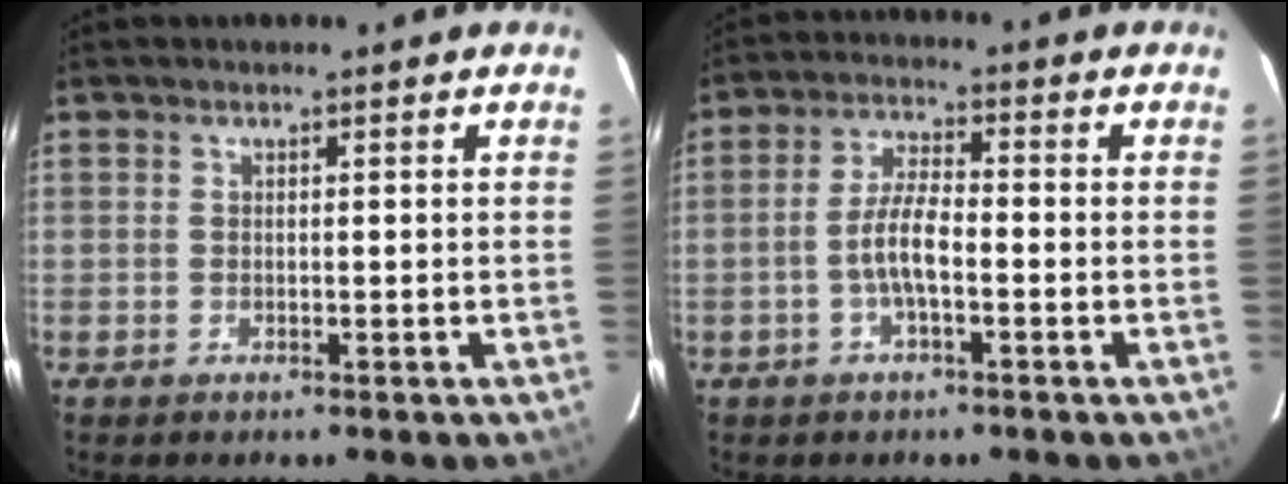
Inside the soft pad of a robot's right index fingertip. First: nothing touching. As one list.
[{"total": 5.7, "force": [-1.9, 1.5, 5.2], "torque": [-0.108, 0.008, -0.037]}]